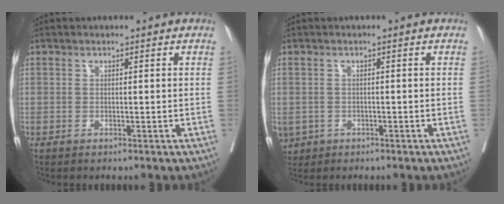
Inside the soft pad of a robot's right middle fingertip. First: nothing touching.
{"total": 4.6, "force": [-2.3, 3.8, 1.3], "torque": [-0.030, 0.000, -0.032]}